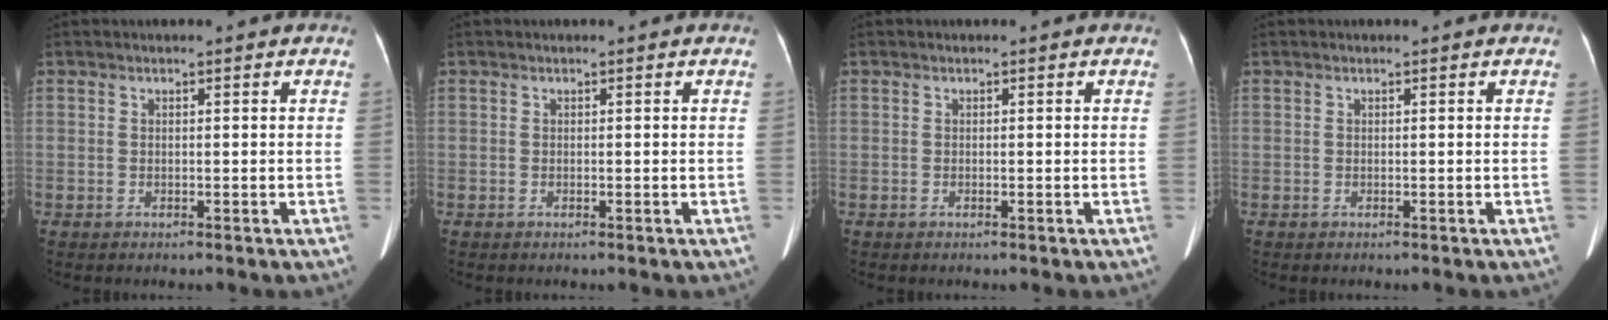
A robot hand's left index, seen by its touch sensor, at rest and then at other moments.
{"total": 0.0}
{"total": 0.0}
{"total": 0.0}